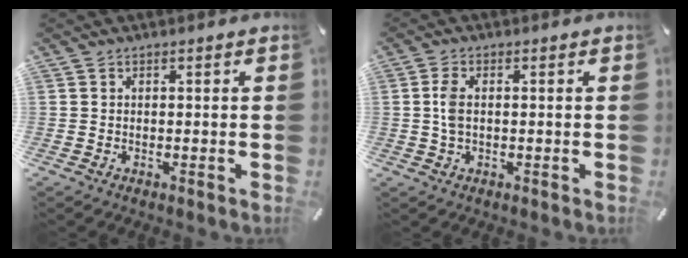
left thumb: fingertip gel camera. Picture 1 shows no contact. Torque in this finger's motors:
{"motor_torque": [0.23, 0.07, 0.61, -0.19, 0.06]}